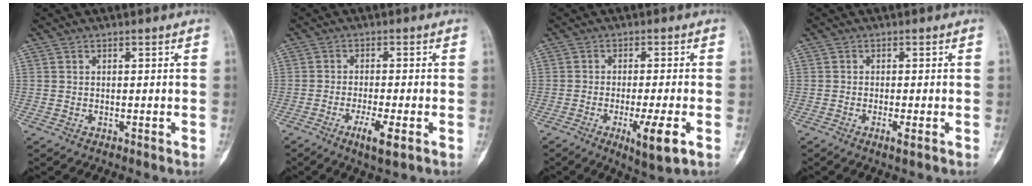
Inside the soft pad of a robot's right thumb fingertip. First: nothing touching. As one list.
[{"total": 5.1, "force": [-2.3, 0.8, 4.5], "torque": [-0.087, -0.004, -0.041]}, {"total": 7.4, "force": [-2.7, 0.9, 6.8], "torque": [-0.120, -0.009, -0.039]}, {"total": 1.7, "force": [-0.7, 0.2, 1.6], "torque": [-0.032, -0.005, -0.015]}]